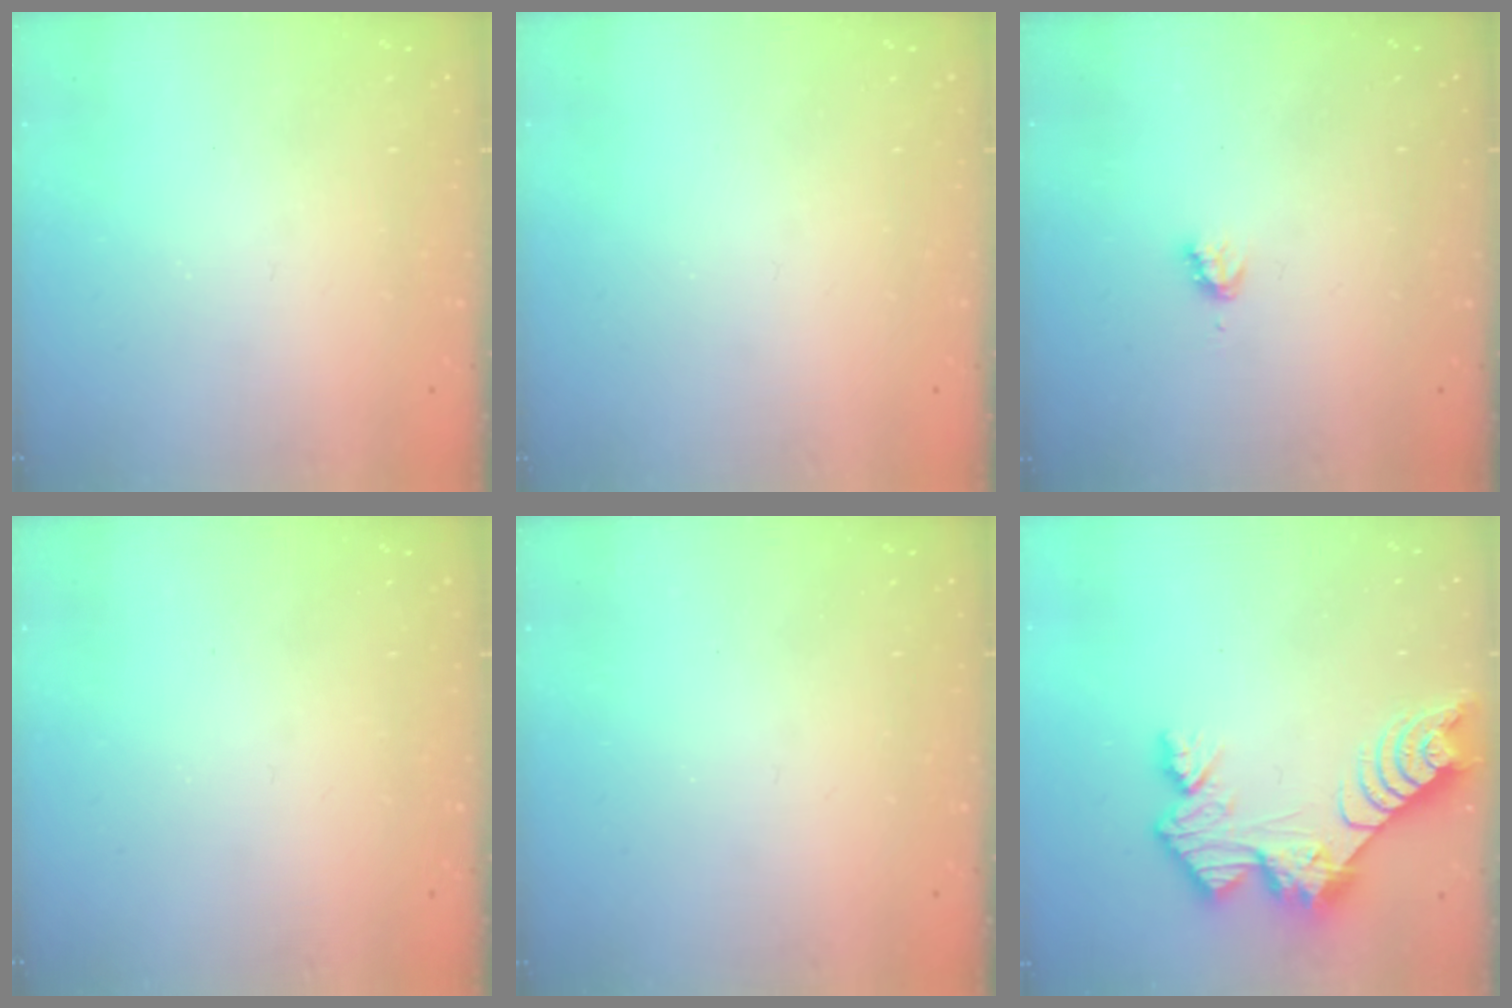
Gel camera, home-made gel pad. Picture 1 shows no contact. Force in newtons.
{"total": 0.0}
{"total": 2.8, "press": 2.8, "slide": 0.3}
{"total": 0.0}
{"total": 0.0}
{"total": 11.3, "press": 11.3, "slide": 0.8}